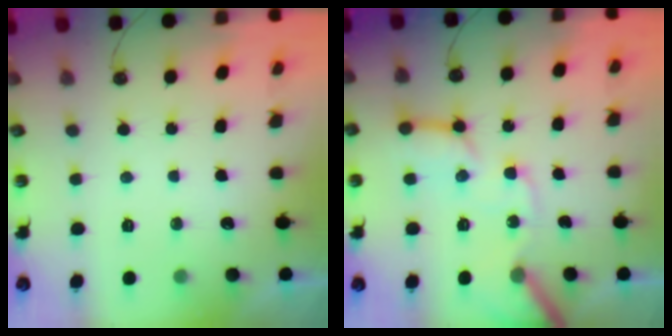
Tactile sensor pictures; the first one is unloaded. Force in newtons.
{"total": 15.2, "press": 15.0, "slide": 2.1}